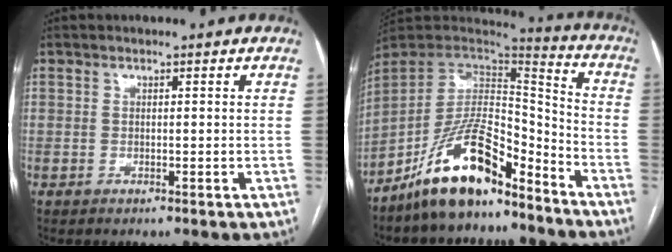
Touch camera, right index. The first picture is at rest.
{"total": 15.2, "force": [-11.1, 4.3, 9.5], "torque": [-0.173, 0.023, -0.200]}